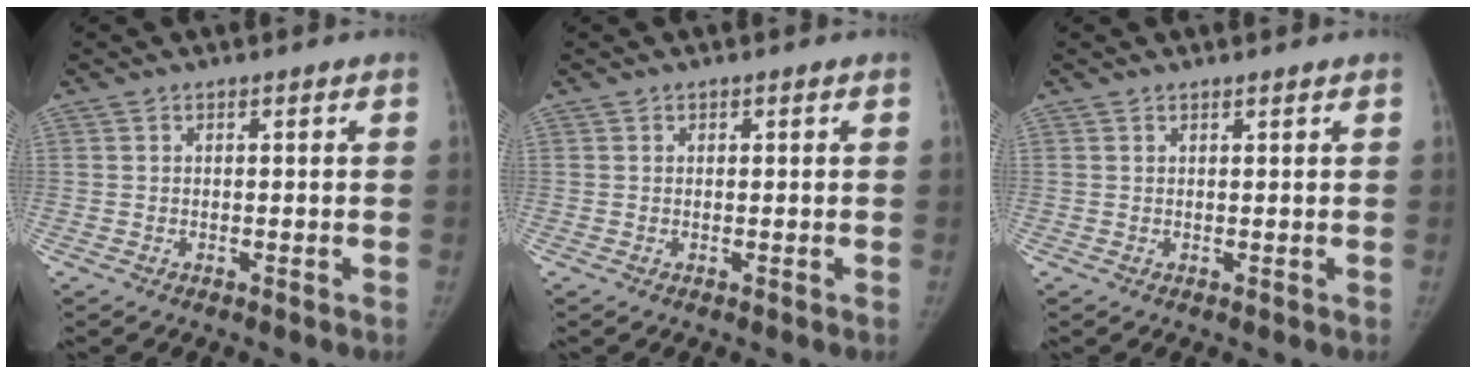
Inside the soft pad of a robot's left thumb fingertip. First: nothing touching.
{"total": 0.0}
{"total": 0.6, "force": [0.5, 0.0, 0.2], "torque": [-0.006, -0.004, 0.009]}